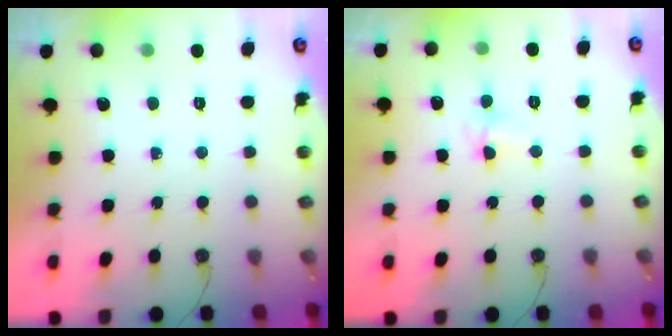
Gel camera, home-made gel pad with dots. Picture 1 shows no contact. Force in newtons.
{"total": 4.6, "press": 3.4, "slide": 3.1}